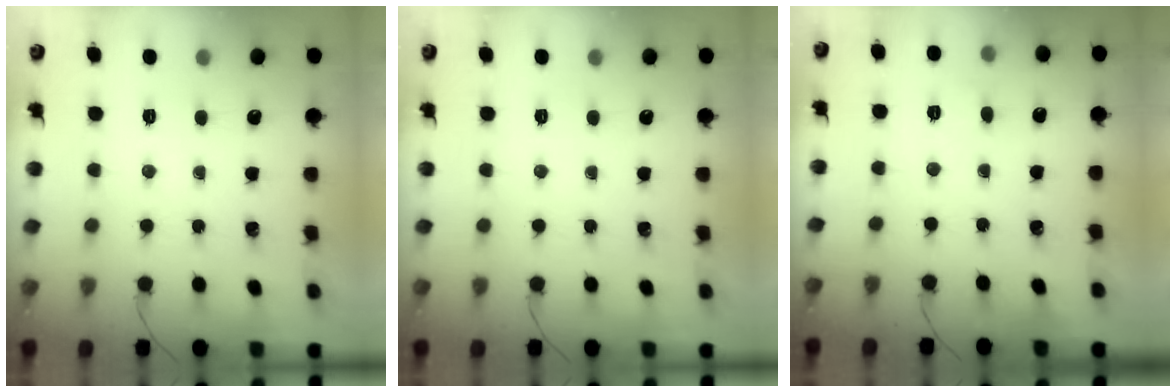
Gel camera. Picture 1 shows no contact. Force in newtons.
{"total": 0.0}
{"total": 6.0, "press": 5.7, "slide": 1.9}